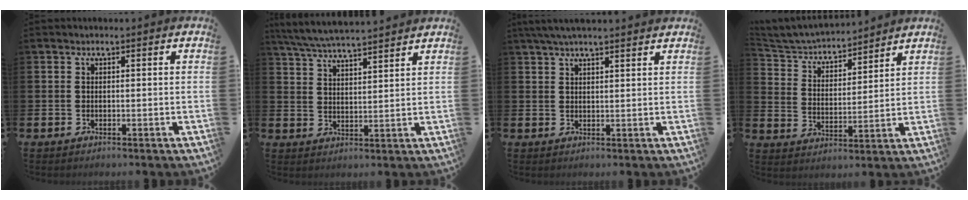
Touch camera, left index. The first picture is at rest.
{"total": 6.1, "force": [6.0, 0.3, 1.4], "torque": [-0.051, -0.029, 0.108]}
{"total": 3.9, "force": [3.4, 0.4, 1.9], "torque": [-0.041, -0.004, 0.062]}
{"total": 5.0, "force": [4.8, 1.2, 0.7], "torque": [-0.043, -0.037, 0.081]}